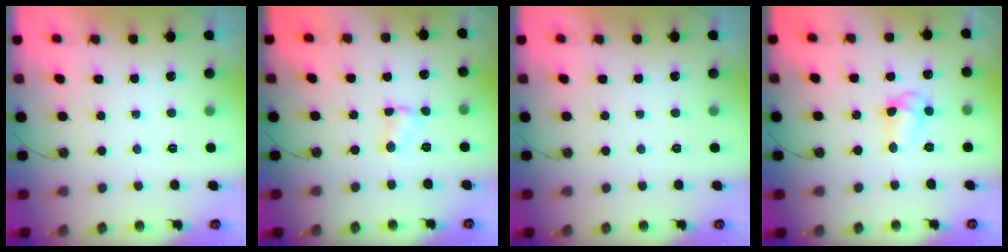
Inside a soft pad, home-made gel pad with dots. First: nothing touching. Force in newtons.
{"total": 3.3, "press": 3.3, "slide": 0.5}
{"total": 0.0}
{"total": 8.3, "press": 8.3, "slide": 0.6}